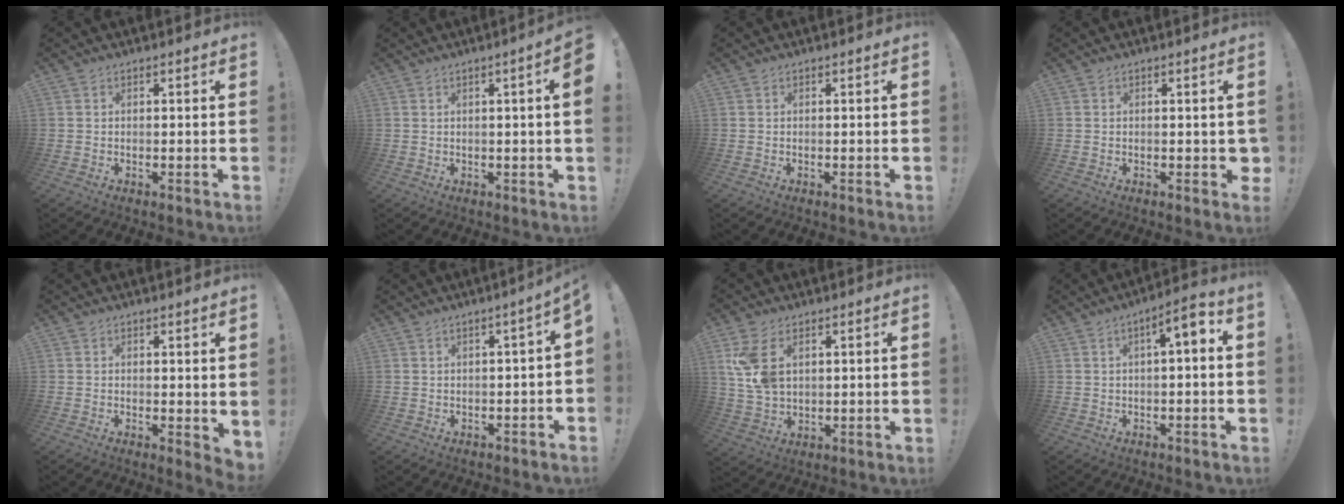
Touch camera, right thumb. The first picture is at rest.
{"total": 4.2, "force": [0.6, -0.5, 4.1], "torque": [-0.058, -0.010, 0.007]}
{"total": 0.0}
{"total": 1.3, "force": [-0.2, 0.9, 1.0], "torque": [-0.013, 0.001, -0.003]}
{"total": 2.4, "force": [1.6, 1.4, 1.0], "torque": [-0.001, -0.008, 0.030]}
{"total": 2.4, "force": [-0.4, 0.1, 2.3], "torque": [-0.037, -0.003, -0.006]}
{"total": 9.9, "force": [3.7, 6.0, 6.9], "torque": [-0.130, -0.012, 0.069]}
{"total": 5.4, "force": [0.3, 0.7, 5.3], "torque": [-0.080, -0.004, -0.001]}